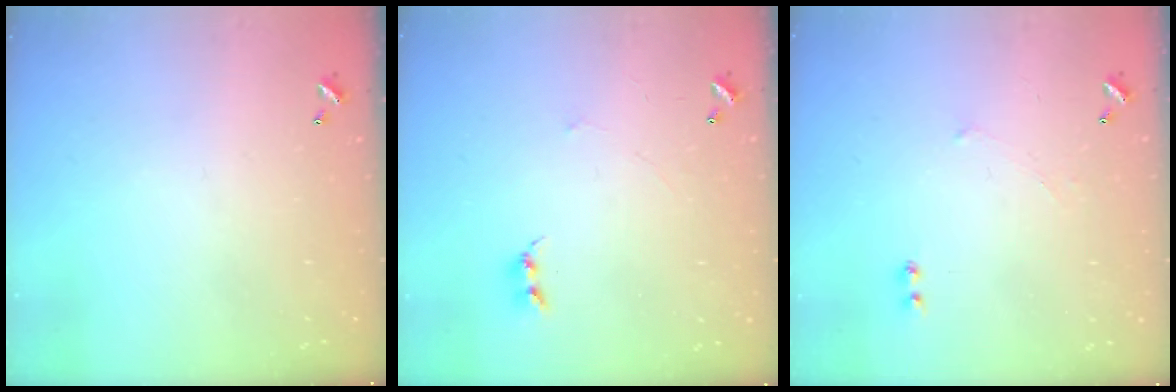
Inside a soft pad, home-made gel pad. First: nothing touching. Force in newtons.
{"total": 1.2, "press": 1.1, "slide": 0.4}
{"total": 1.2, "press": 1.1, "slide": 0.5}